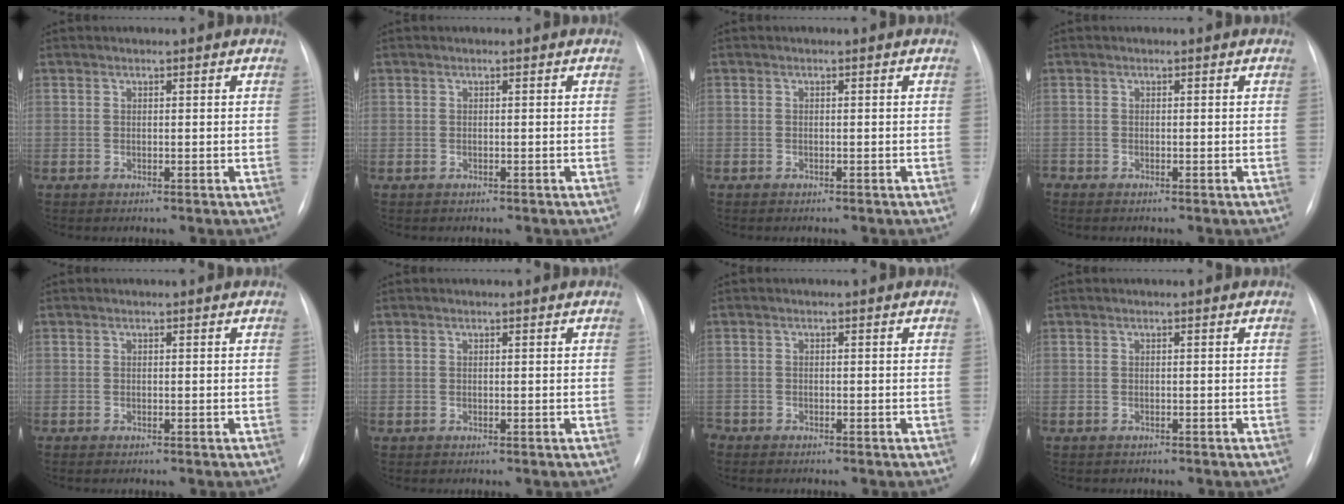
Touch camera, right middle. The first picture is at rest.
{"total": 0.5, "force": [-0.3, 0.4, -0.1], "torque": [-0.004, 0.006, -0.005]}
{"total": 0.6, "force": [-0.5, 0.3, 0.2], "torque": [-0.003, 0.001, -0.006]}
{"total": 0.0}
{"total": 0.8, "force": [-0.6, 0.1, 0.5], "torque": [-0.009, -0.002, -0.005]}
{"total": 0.0}
{"total": 1.5, "force": [-1.3, 0.6, 0.2], "torque": [0.002, 0.001, -0.020]}
{"total": 0.9, "force": [-0.8, 0.5, 0.1], "torque": [-0.008, 0.001, -0.010]}